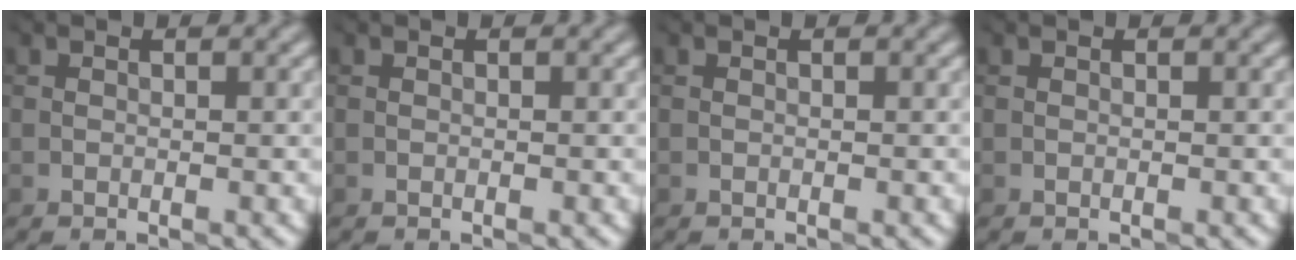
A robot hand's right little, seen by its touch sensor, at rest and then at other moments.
{"total": 0.0}
{"total": 0.0}
{"total": 0.0}